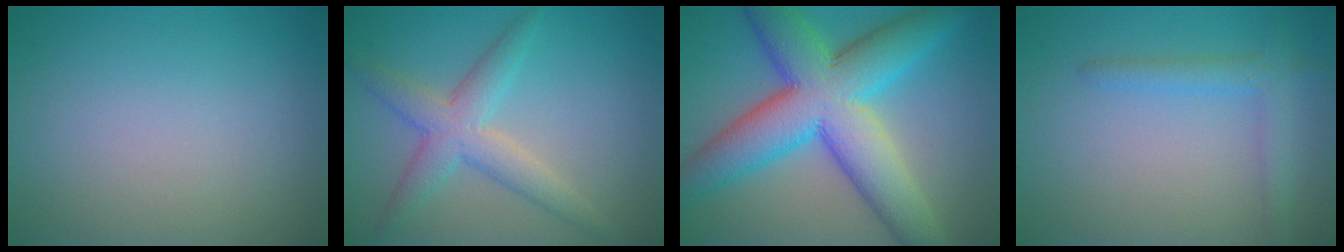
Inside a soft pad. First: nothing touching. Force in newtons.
{"total": 4.3, "press": 4.3, "slide": 0.3}
{"total": 12.1, "press": 12.1, "slide": 0.2}
{"total": 2.3, "press": 2.3, "slide": 0.1}